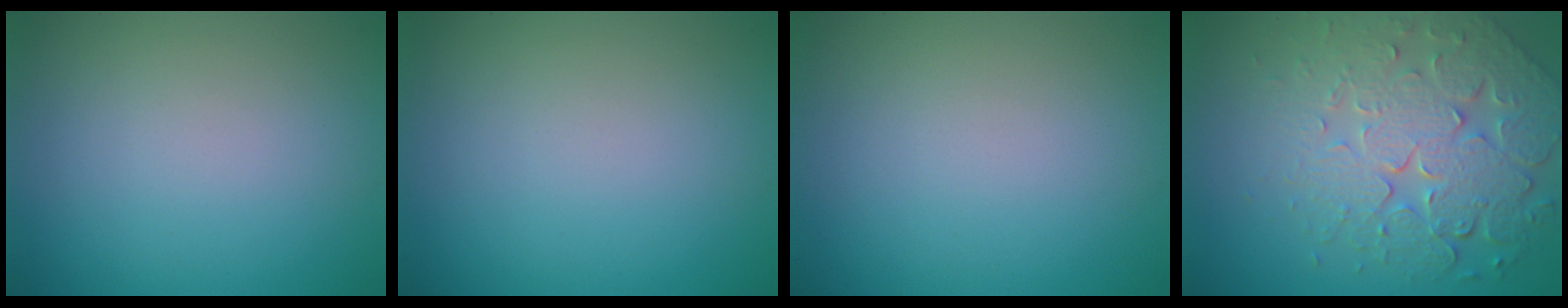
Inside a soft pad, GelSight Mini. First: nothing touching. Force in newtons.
{"total": 0.0}
{"total": 0.0}
{"total": 7.8, "press": 5.7, "slide": 5.3}